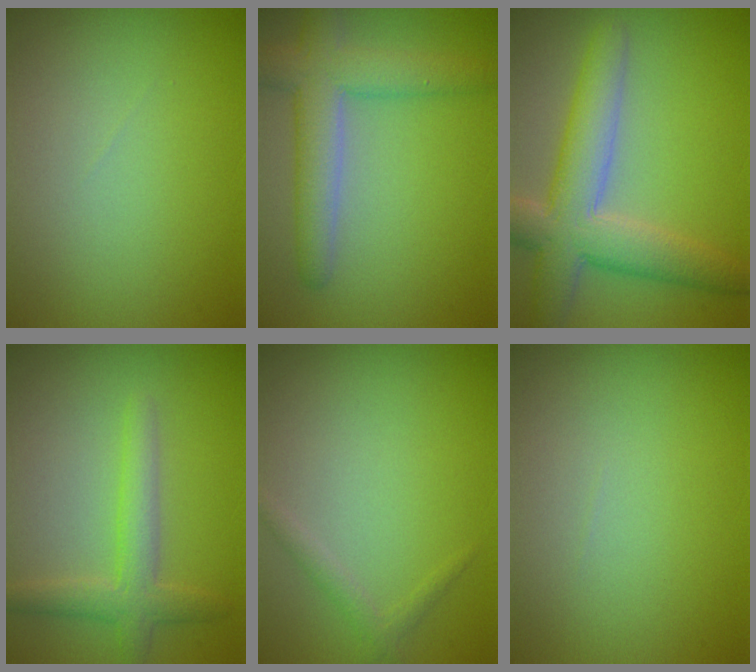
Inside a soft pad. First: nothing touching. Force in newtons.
{"total": 5.4, "press": 5.4, "slide": 0.4}
{"total": 6.8, "press": 6.8, "slide": 0.5}
{"total": 3.0, "press": 3.0, "slide": 0.2}
{"total": 1.1, "press": 1.1, "slide": 0.0}
{"total": 0.0}